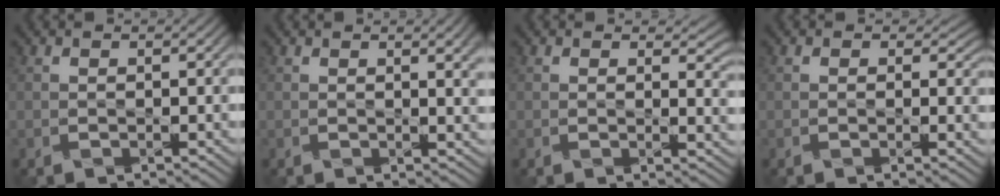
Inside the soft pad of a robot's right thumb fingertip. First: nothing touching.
{"total": 3.2, "force": [1.1, 0.8, 2.9], "torque": [-0.038, 0.003, 0.018]}
{"total": 3.4, "force": [1.5, 1.6, 2.6], "torque": [-0.033, -0.010, 0.024]}
{"total": 1.6, "force": [0.5, 1.1, 1.0], "torque": [-0.016, -0.009, 0.005]}